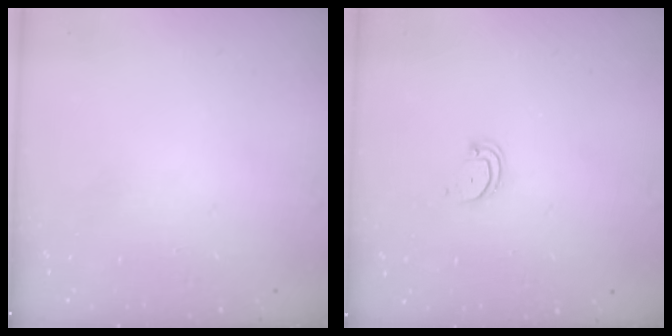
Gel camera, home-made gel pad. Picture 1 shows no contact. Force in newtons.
{"total": 3.0, "press": 3.0, "slide": 0.3}